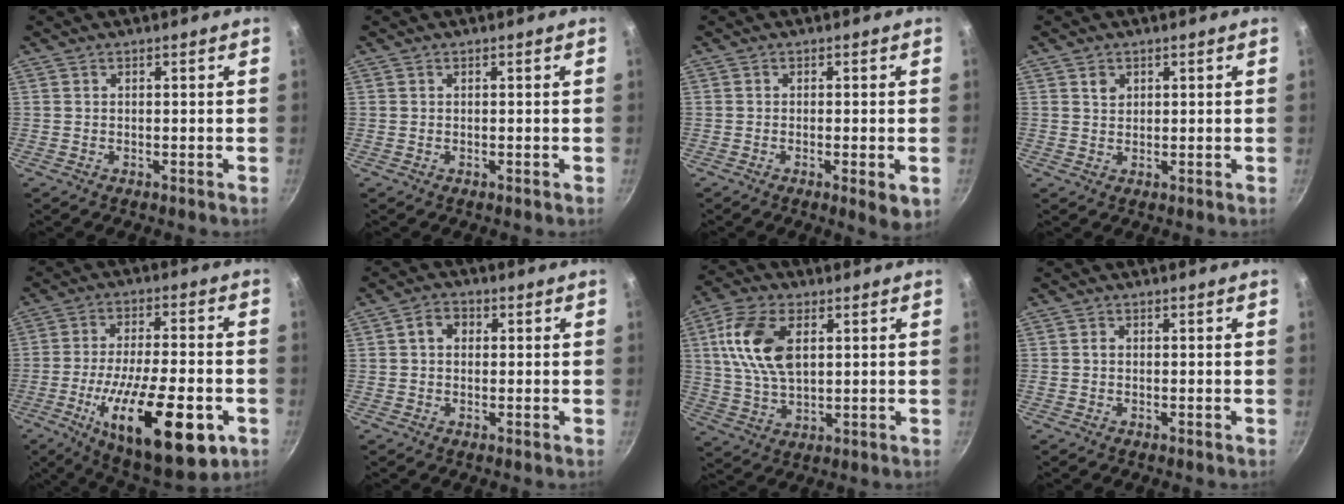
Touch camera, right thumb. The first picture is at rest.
{"total": 0.0}
{"total": 4.2, "force": [-1.3, 0.9, 3.9], "torque": [-0.059, -0.009, -0.017]}
{"total": 2.0, "force": [0.9, 1.5, 0.8], "torque": [-0.006, -0.001, 0.015]}
{"total": 23.6, "force": [-8.4, 8.3, 20.5], "torque": [-0.308, 0.009, -0.126]}
{"total": 3.9, "force": [0.8, 3.0, 2.3], "torque": [-0.023, 0.008, 0.006]}
{"total": 13.0, "force": [3.3, 7.4, 10.1], "torque": [-0.184, -0.001, 0.061]}
{"total": 0.9, "force": [-0.1, 0.8, 0.5], "torque": [-0.007, 0.005, -0.003]}